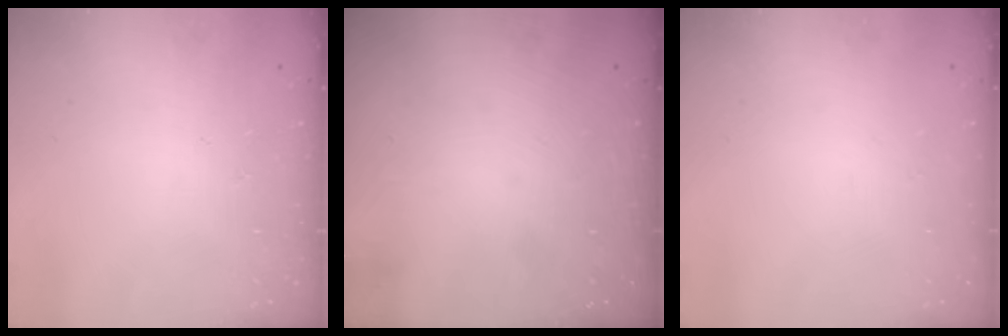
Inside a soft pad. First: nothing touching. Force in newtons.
{"total": 0.0}
{"total": 0.0}